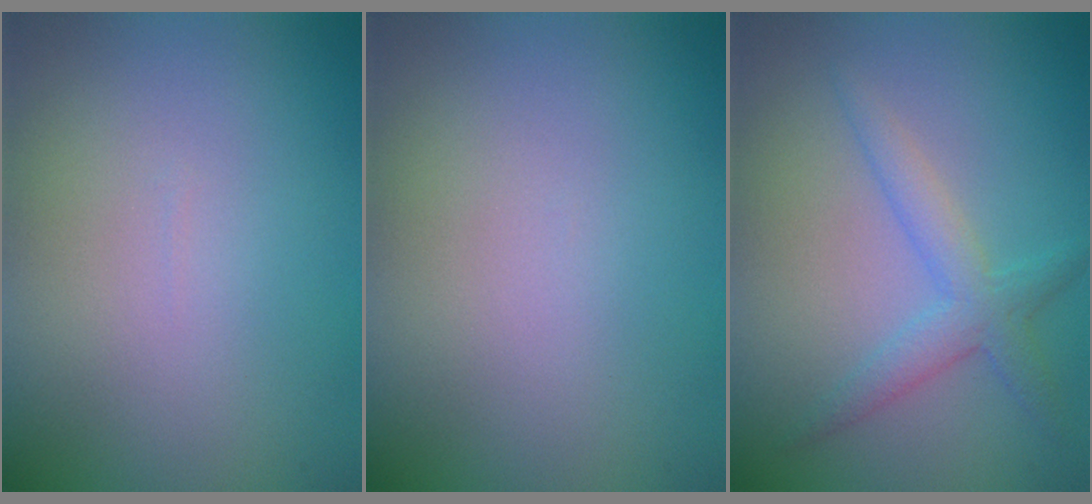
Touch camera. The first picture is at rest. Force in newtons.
{"total": 0.0}
{"total": 2.8, "press": 2.8, "slide": 0.1}